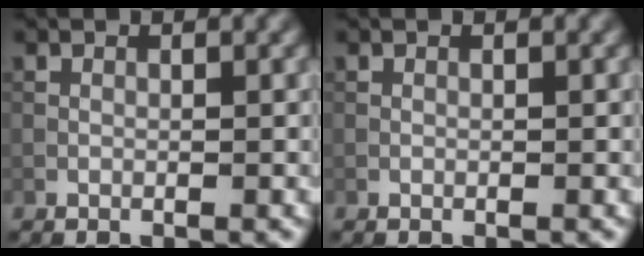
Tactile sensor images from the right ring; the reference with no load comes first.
{"total": 0.0}